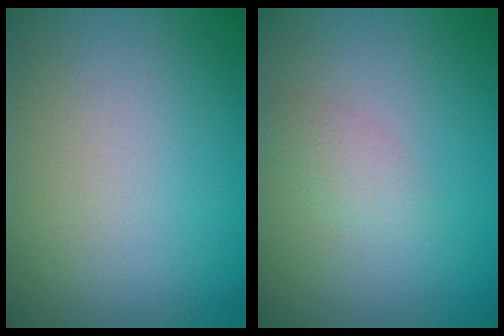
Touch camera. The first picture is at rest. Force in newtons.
{"total": 1.4, "press": 1.4, "slide": 0.1}